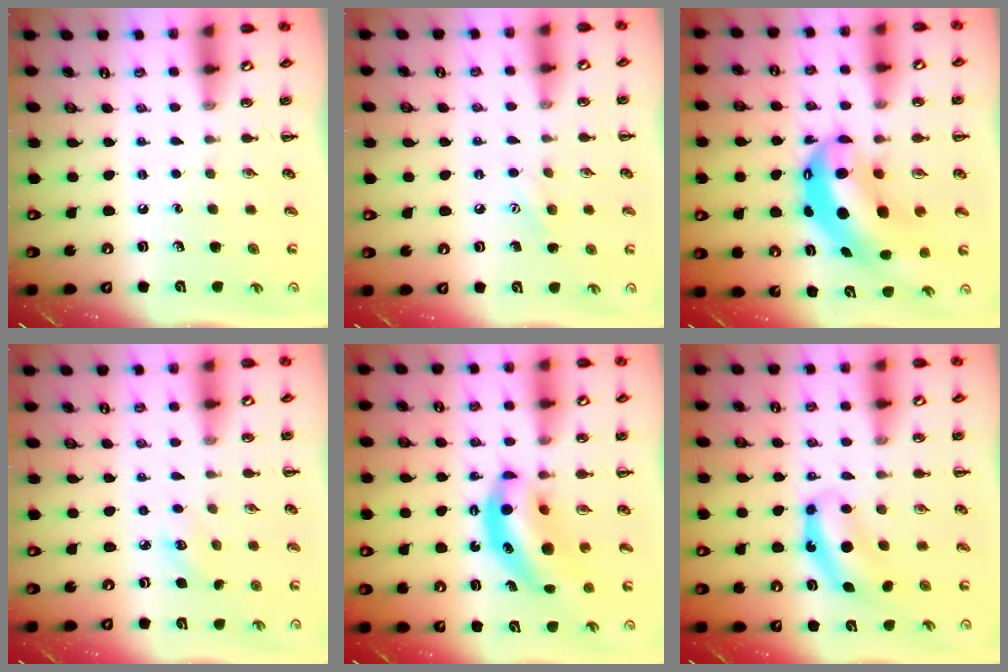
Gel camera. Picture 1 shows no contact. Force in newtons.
{"total": 6.5, "press": 6.3, "slide": 1.5}
{"total": 11.2, "press": 10.8, "slide": 2.7}
{"total": 3.2, "press": 3.1, "slide": 0.8}
{"total": 10.6, "press": 10.3, "slide": 2.5}
{"total": 7.0, "press": 7.0, "slide": 0.2}